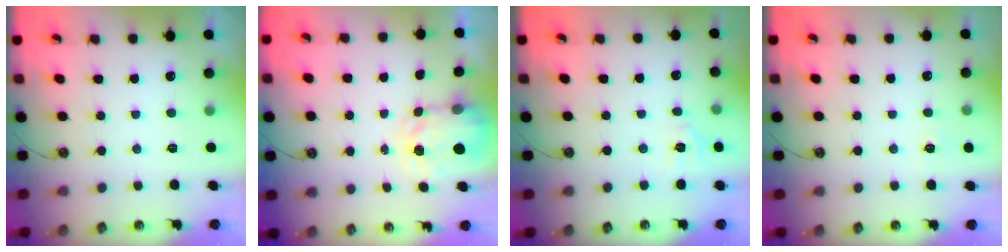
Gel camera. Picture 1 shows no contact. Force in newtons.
{"total": 3.9, "press": 3.8, "slide": 0.6}
{"total": 3.5, "press": 3.4, "slide": 0.5}
{"total": 3.8, "press": 3.7, "slide": 0.7}